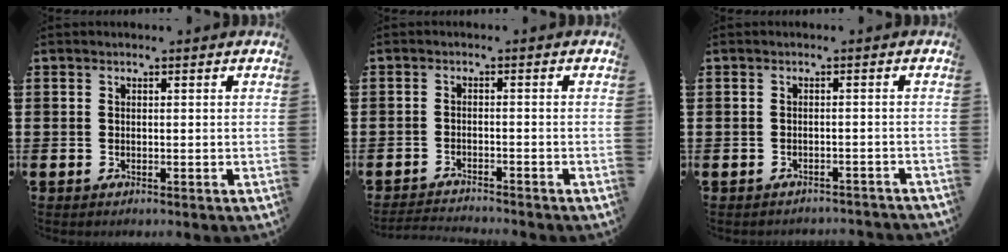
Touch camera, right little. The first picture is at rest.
{"total": 1.8, "force": [-1.8, -0.2, 0.0], "torque": [-0.002, 0.001, -0.036]}
{"total": 1.1, "force": [-1.1, 0.0, 0.0], "torque": [-0.002, 0.002, -0.023]}